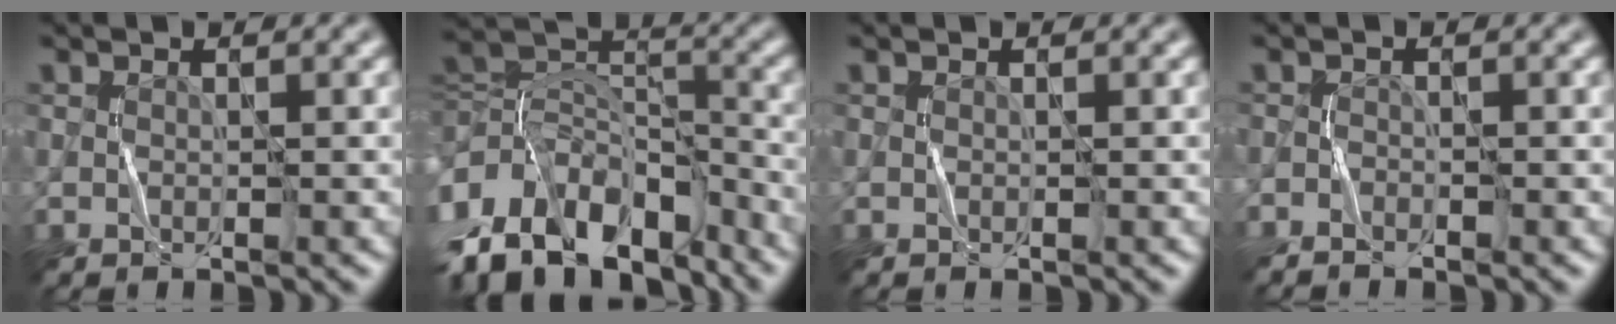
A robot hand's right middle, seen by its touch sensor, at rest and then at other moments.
{"total": 15.4, "force": [-9.4, 9.3, 7.9], "torque": [-0.171, 0.010, -0.148]}
{"total": 0.0}
{"total": 1.2, "force": [-1.2, 0.1, 0.2], "torque": [-0.007, 0.001, -0.026]}